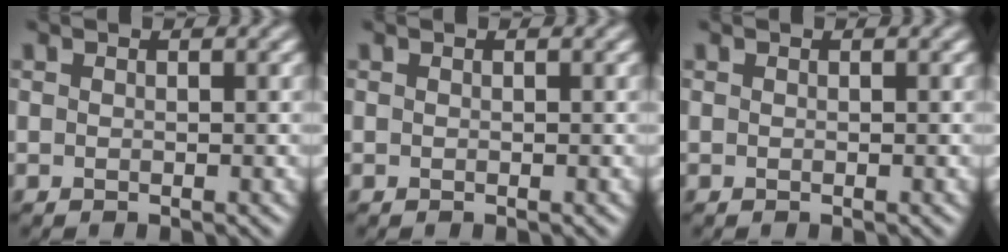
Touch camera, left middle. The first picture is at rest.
{"total": 0.0}
{"total": 0.0}